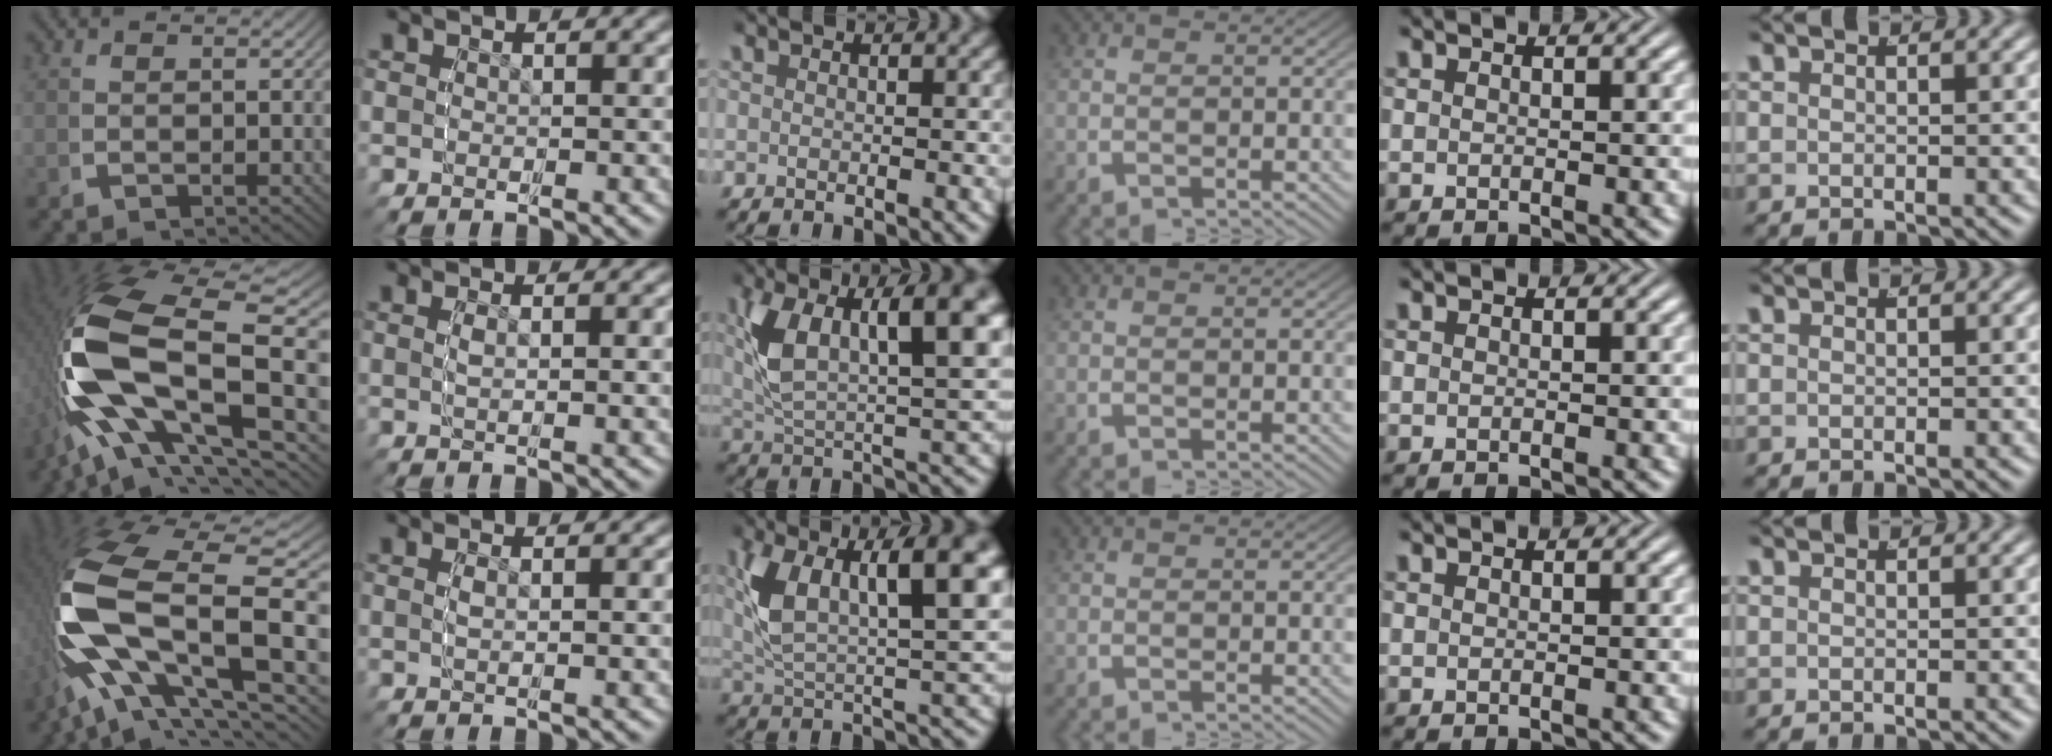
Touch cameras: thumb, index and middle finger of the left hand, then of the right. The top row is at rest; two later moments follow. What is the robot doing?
{"motion": "grasp_and_lifting", "object": "button"}